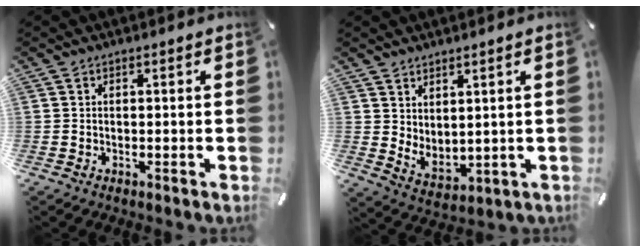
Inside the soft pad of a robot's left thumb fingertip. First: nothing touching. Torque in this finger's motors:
{"motor_torque": [0.75, 0.64, 0.29, -0.58, 0.13]}